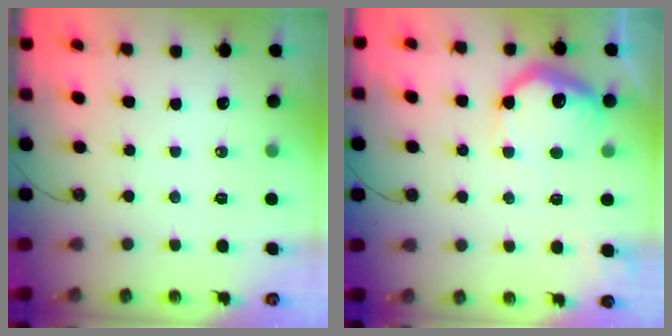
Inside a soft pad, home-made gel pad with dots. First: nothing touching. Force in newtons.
{"total": 14.5, "press": 14.5, "slide": 1.3}